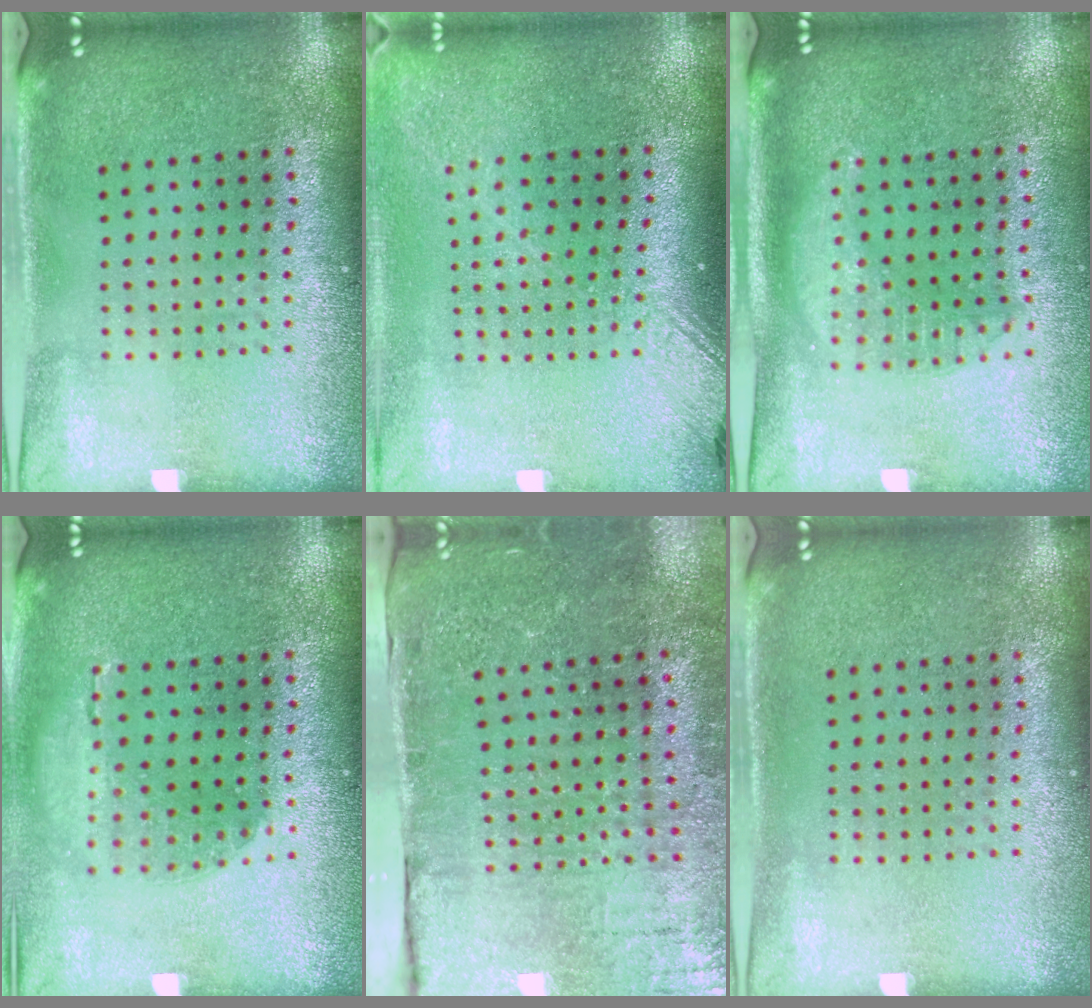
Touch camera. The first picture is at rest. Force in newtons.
{"total": 1.8, "press": 1.4, "slide": 1.0}
{"total": 1.6, "press": 1.4, "slide": 0.7}
{"total": 1.1, "press": 1.1, "slide": 0.2}
{"total": 4.2, "press": 4.1, "slide": 1.0}
{"total": 0.0}